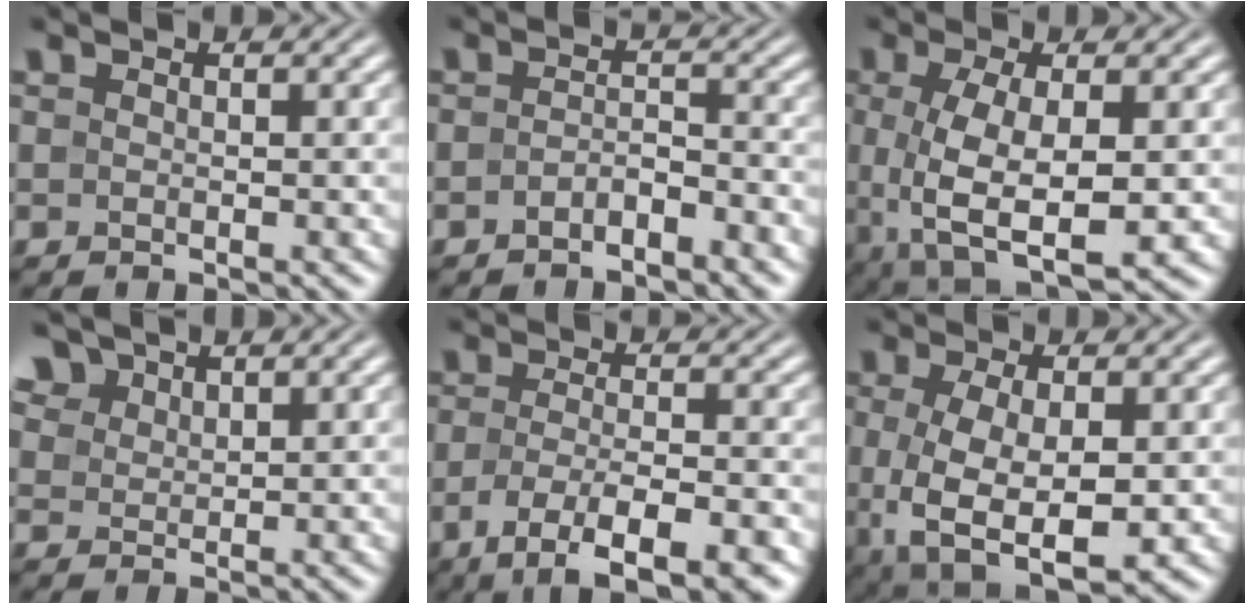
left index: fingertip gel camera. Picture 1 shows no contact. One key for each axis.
{"total": 2.1, "fx": -1.3, "fy": 0.7, "fz": 1.4, "tx": -0.027, "ty": 0.007, "tz": -0.026}
{"total": 7.4, "fx": -0.6, "fy": 3.0, "fz": 6.8, "tx": -0.142, "ty": -0.012, "tz": -0.004}
{"total": 3.4, "fx": 2.6, "fy": 1.9, "fz": 1.1, "tx": -0.037, "ty": -0.002, "tz": 0.063}
{"total": 6.5, "fx": -3.4, "fy": 1.7, "fz": 5.3, "tx": -0.094, "ty": -0.003, "tz": -0.058}
{"total": 7.4, "fx": -1.0, "fy": 3.3, "fz": 6.6, "tx": -0.138, "ty": -0.018, "tz": -0.010}